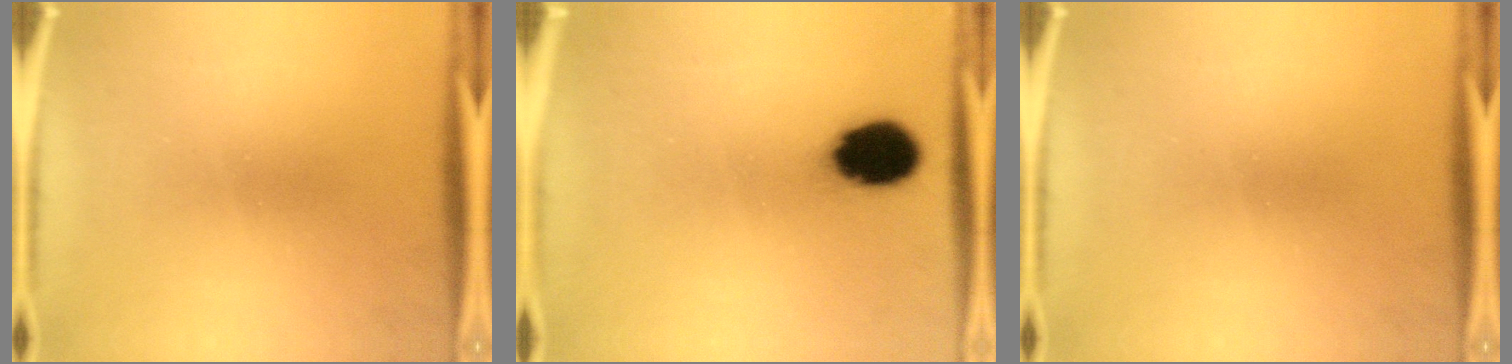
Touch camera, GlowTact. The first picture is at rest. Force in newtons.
{"total": 11.8}
{"total": 0.0}